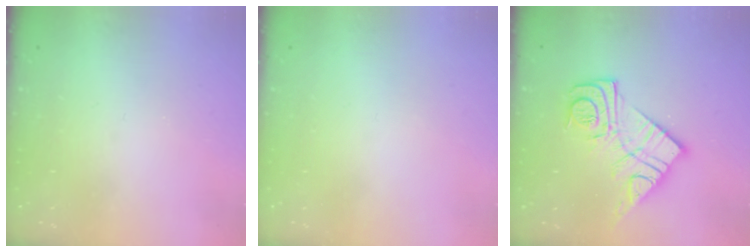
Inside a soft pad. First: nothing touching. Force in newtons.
{"total": 1.5, "press": 1.5, "slide": 0.1}
{"total": 16.3, "press": 16.2, "slide": 1.4}